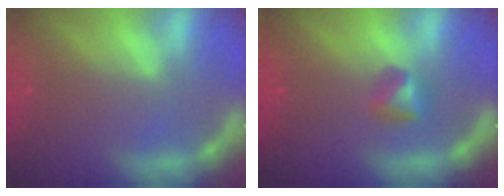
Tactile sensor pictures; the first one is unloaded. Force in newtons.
{"total": 1.9}